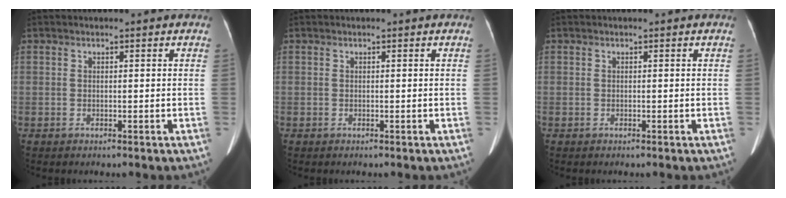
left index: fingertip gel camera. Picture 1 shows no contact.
{"total": 0.0}
{"total": 0.0}